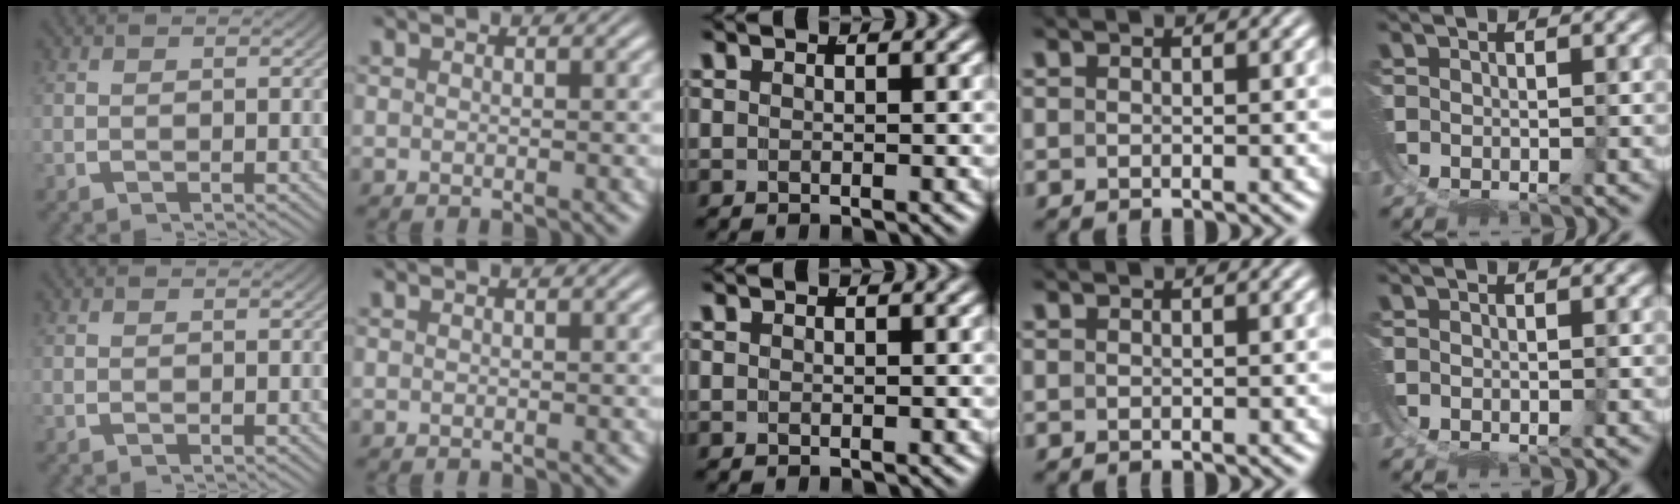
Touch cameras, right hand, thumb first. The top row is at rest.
{}